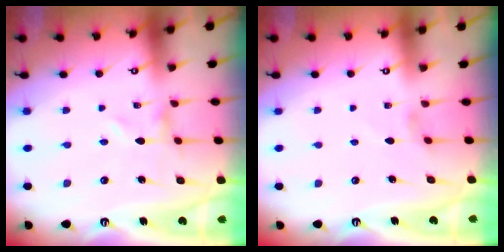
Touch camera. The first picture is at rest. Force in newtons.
{"total": 1.3, "press": 1.2, "slide": 0.4}